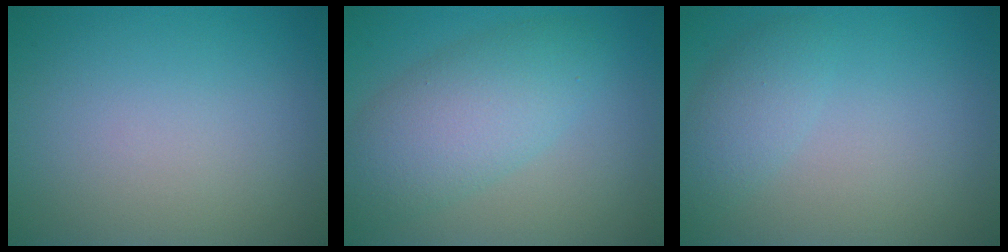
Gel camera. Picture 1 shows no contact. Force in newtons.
{"total": 5.8, "press": 5.8, "slide": 0.1}
{"total": 2.3, "press": 2.3, "slide": 0.1}